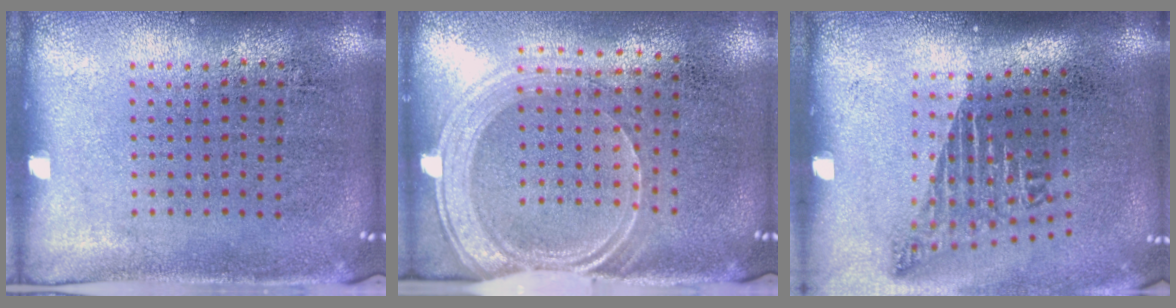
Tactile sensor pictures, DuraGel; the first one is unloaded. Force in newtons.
{"total": 1.9, "press": 1.6, "slide": 1.1}
{"total": 1.8, "press": 1.1, "slide": 1.4}